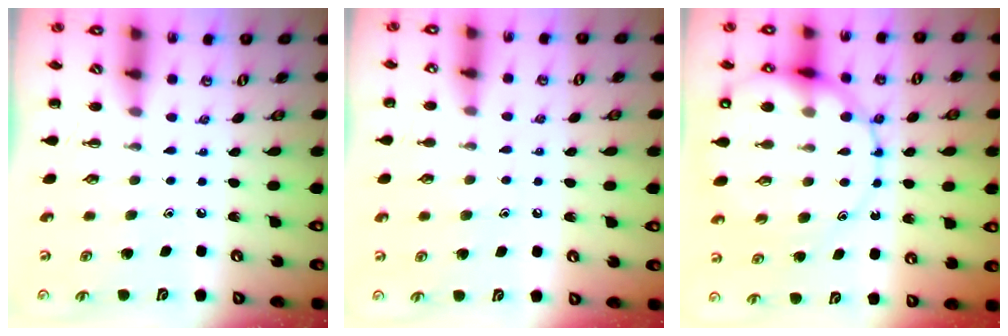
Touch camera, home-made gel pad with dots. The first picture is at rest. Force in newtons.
{"total": 5.9, "press": 5.7, "slide": 1.5}
{"total": 17.0, "press": 16.8, "slide": 2.4}